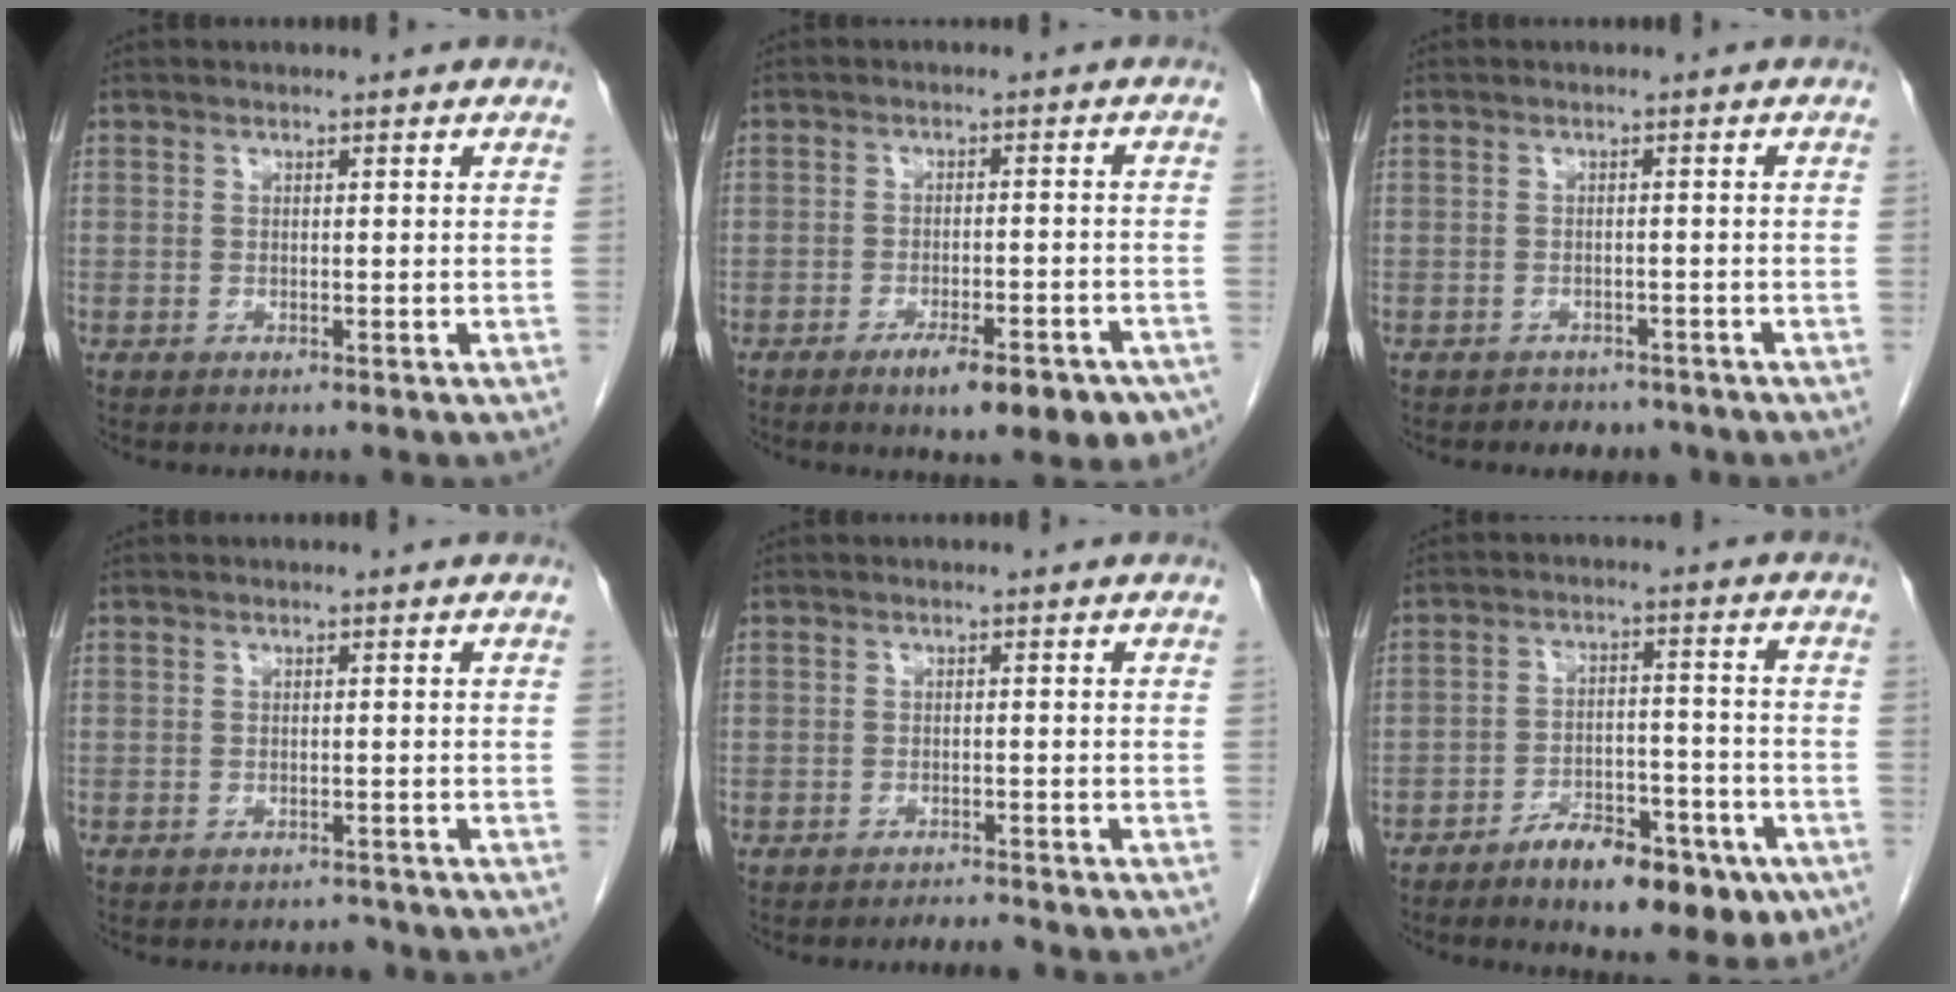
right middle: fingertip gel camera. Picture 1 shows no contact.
{"total": 10.1, "force": [-6.9, 2.8, 6.8], "torque": [-0.072, 0.001, -0.093]}
{"total": 3.5, "force": [-3.0, 1.8, 0.1], "torque": [-0.010, 0.005, -0.037]}
{"total": 1.0, "force": [-1.0, 0.3, -0.1], "torque": [-0.001, -0.002, -0.013]}
{"total": 1.4, "force": [-1.3, -0.4, 0.0], "torque": [-0.005, -0.009, -0.018]}
{"total": 11.8, "force": [-7.3, 4.6, 8.0], "torque": [-0.106, 0.014, -0.106]}